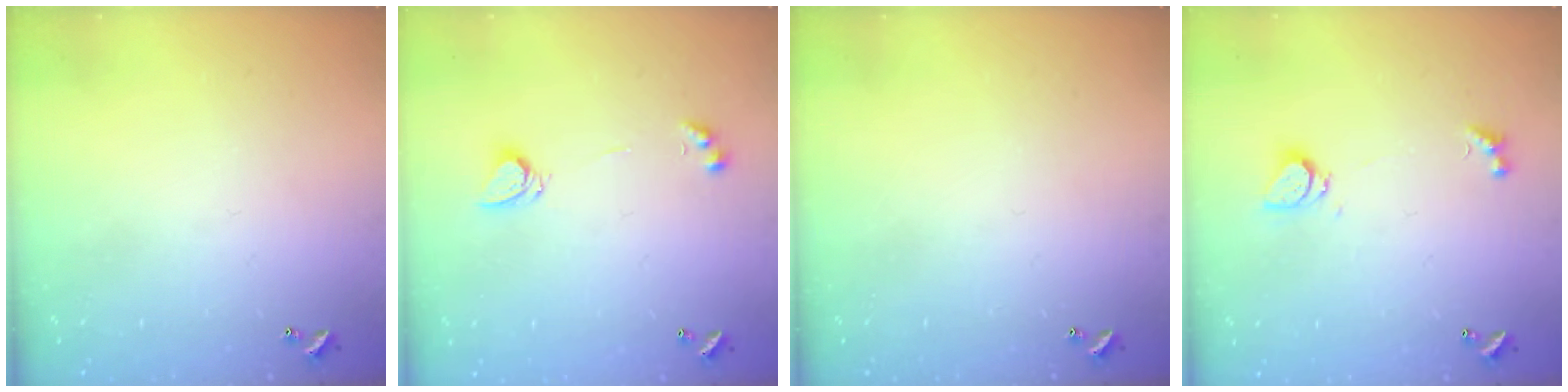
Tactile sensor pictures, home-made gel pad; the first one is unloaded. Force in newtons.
{"total": 4.2, "press": 4.2, "slide": 0.2}
{"total": 0.0}
{"total": 1.4, "press": 1.3, "slide": 0.4}